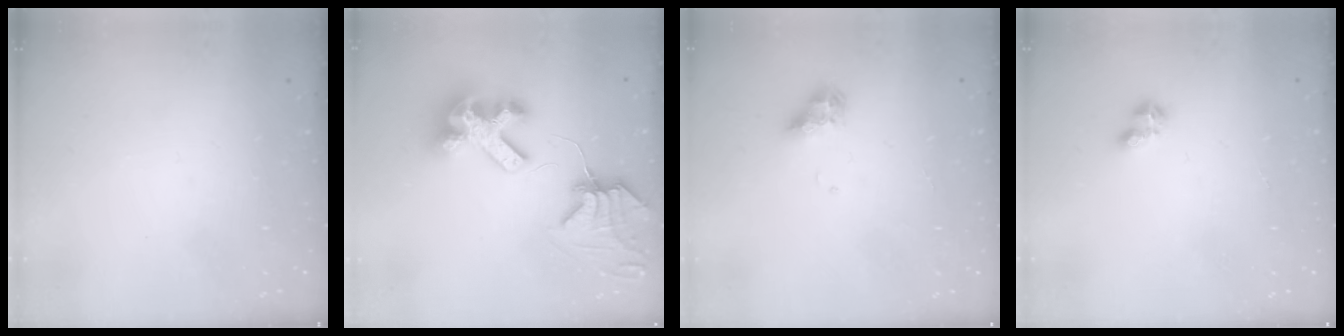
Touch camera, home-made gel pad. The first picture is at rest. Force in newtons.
{"total": 11.3, "press": 11.2, "slide": 1.3}
{"total": 7.8, "press": 7.8, "slide": 0.8}
{"total": 3.3, "press": 3.2, "slide": 0.7}